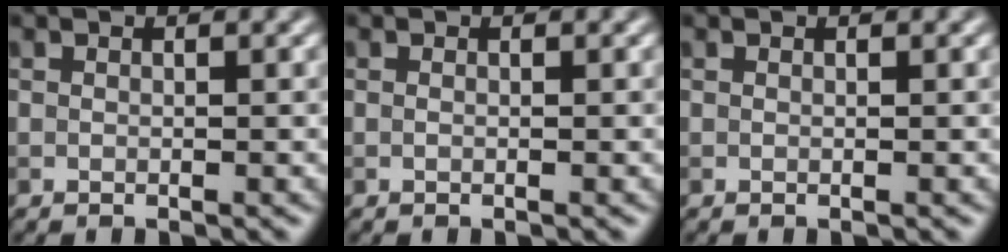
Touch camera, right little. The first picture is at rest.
{"total": 0.0}
{"total": 0.0}